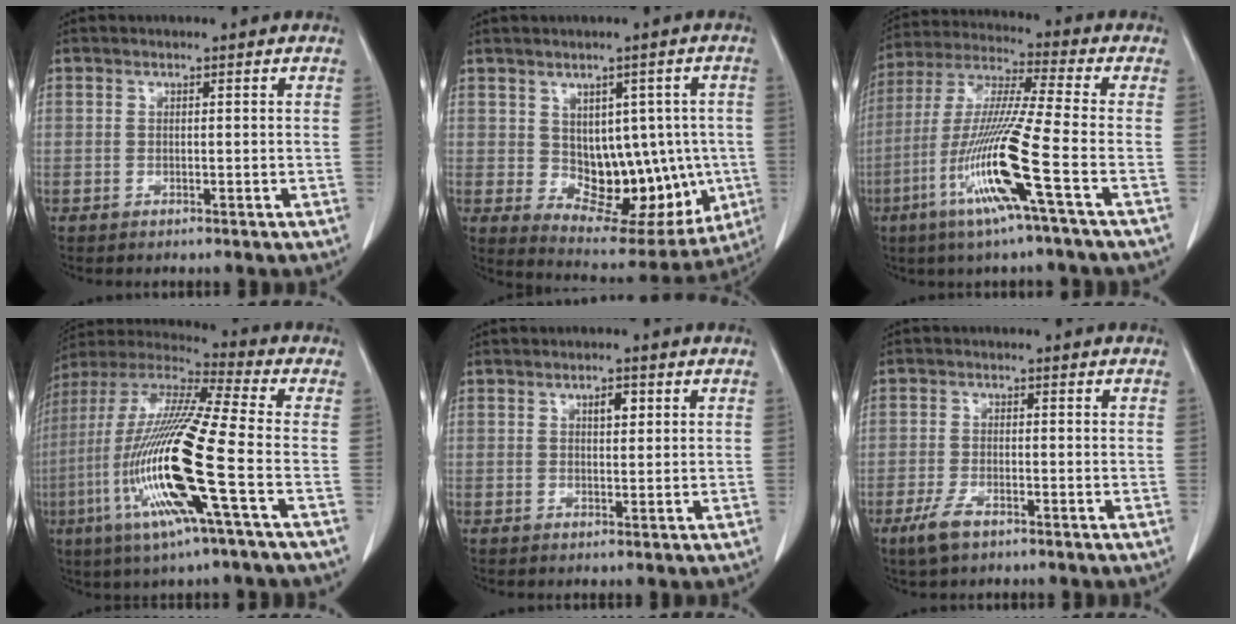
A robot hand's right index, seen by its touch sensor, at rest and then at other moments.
{"total": 13.6, "force": [-0.9, 8.2, 10.8], "torque": [-0.122, 0.014, 0.020]}
{"total": 15.1, "force": [-5.8, -1.4, 13.8], "torque": [-0.285, -0.022, -0.118]}
{"total": 20.6, "force": [-5.5, 0.8, 19.8], "torque": [-0.426, -0.024, -0.115]}
{"total": 2.2, "force": [0.9, 0.9, 1.8], "torque": [-0.027, -0.001, 0.015]}
{"total": 4.0, "force": [-2.6, 1.4, 2.7], "torque": [-0.063, -0.004, -0.046]}